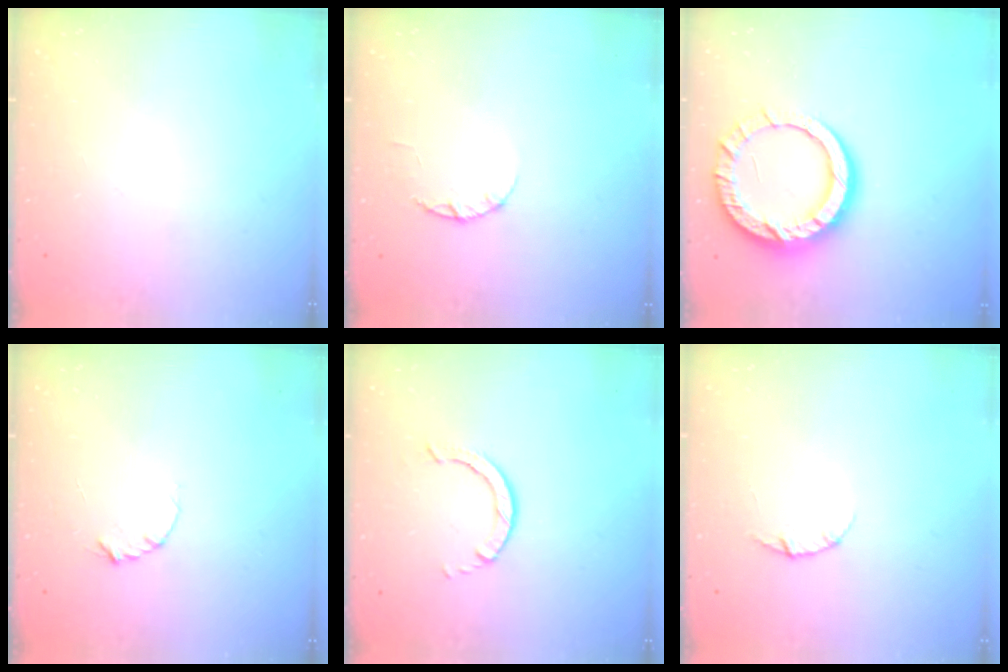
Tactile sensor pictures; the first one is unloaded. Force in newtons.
{"total": 2.4, "press": 2.3, "slide": 0.4}
{"total": 15.0, "press": 14.9, "slide": 1.3}
{"total": 2.9, "press": 2.9, "slide": 0.3}
{"total": 3.2, "press": 3.2, "slide": 0.4}
{"total": 2.8, "press": 2.8, "slide": 0.4}